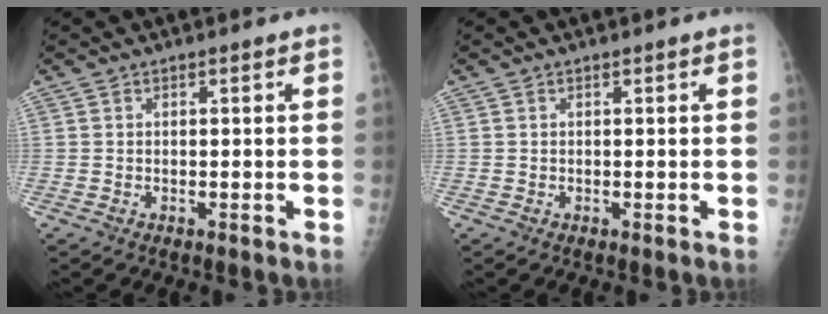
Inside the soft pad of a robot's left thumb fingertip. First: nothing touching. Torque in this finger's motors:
{"motor_torque": [0.02, 0.03, -0.02, -0.02, 0.00]}